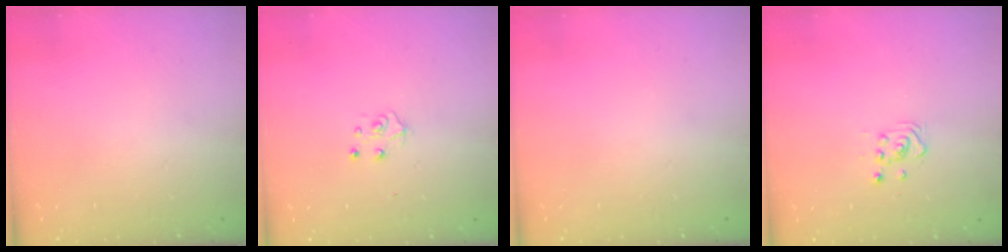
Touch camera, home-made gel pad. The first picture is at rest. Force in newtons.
{"total": 5.1, "press": 5.1, "slide": 0.5}
{"total": 0.0}
{"total": 3.7, "press": 3.6, "slide": 0.5}